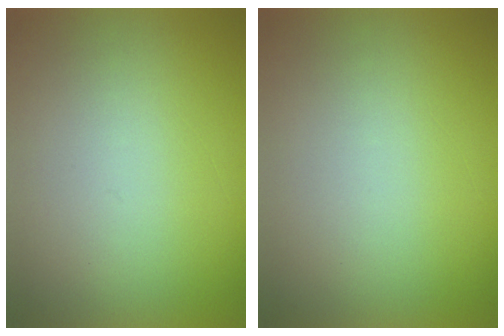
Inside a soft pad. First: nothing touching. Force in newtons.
{"total": 0.0}